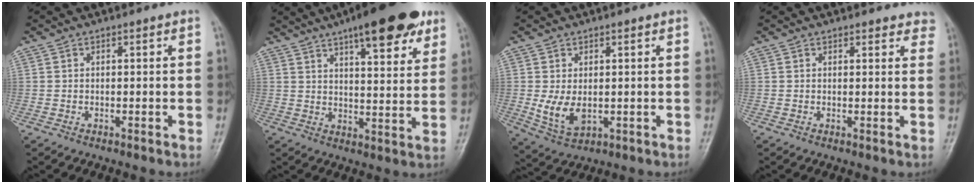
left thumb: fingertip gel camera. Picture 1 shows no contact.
{"total": 16.9, "force": [10.3, 5.3, 12.3], "torque": [-0.143, -0.036, 0.147]}
{"total": 6.8, "force": [0.3, 4.1, 5.3], "torque": [-0.092, -0.017, 0.021]}
{"total": 3.7, "force": [3.3, 1.5, 0.9], "torque": [0.021, -0.012, 0.024]}